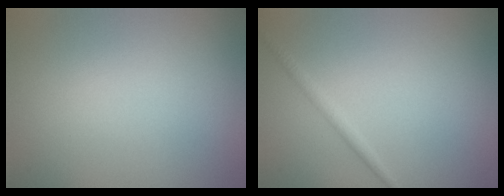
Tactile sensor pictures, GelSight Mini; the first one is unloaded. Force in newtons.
{"total": 1.2, "press": 1.2, "slide": 0.0}